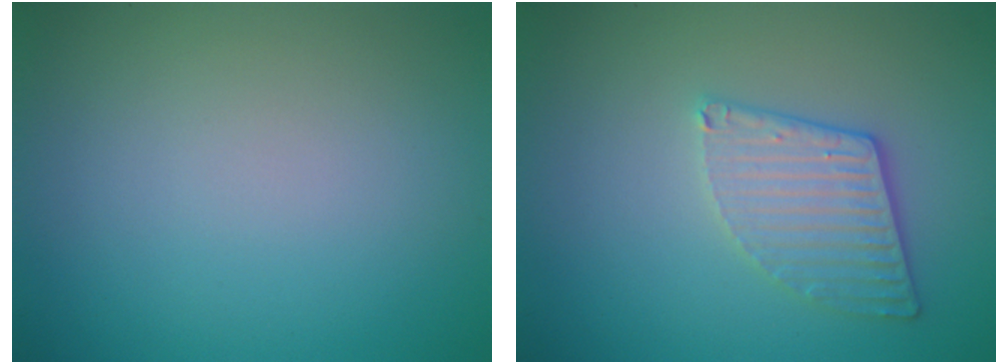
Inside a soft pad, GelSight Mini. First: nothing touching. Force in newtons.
{"total": 3.2, "press": 3.0, "slide": 0.9}